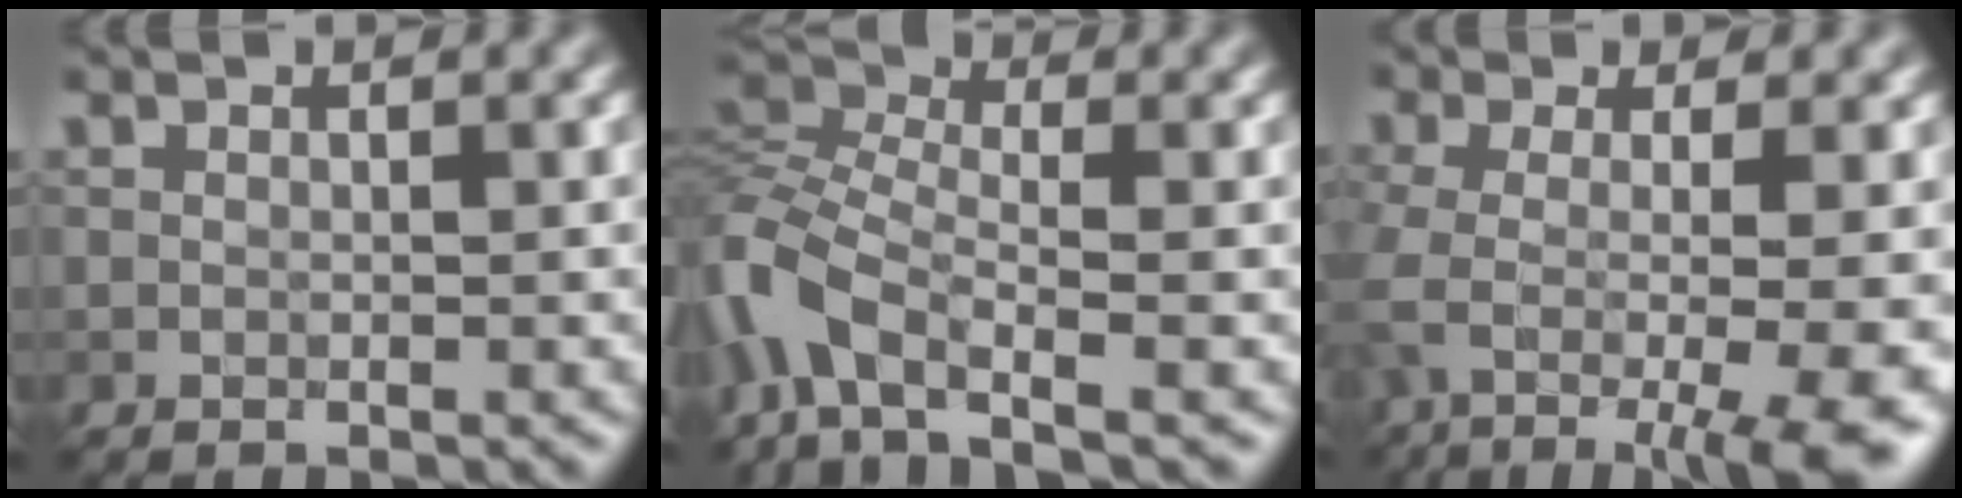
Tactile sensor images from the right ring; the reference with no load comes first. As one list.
[{"total": 7.9, "force": [-4.1, 4.1, 5.4], "torque": [-0.121, 0.000, -0.097]}, {"total": 7.7, "force": [-2.4, 2.5, 6.9], "torque": [-0.106, -0.021, -0.033]}]